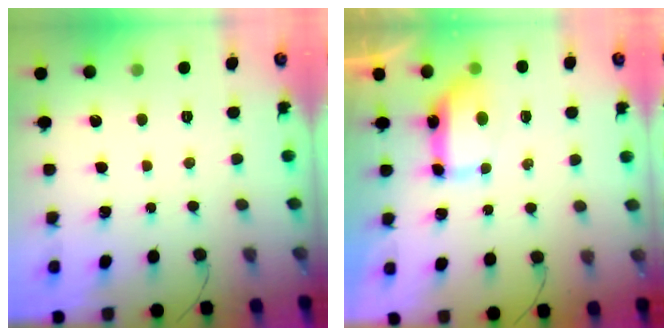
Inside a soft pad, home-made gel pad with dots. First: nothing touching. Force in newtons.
{"total": 11.2, "press": 8.8, "slide": 6.9}